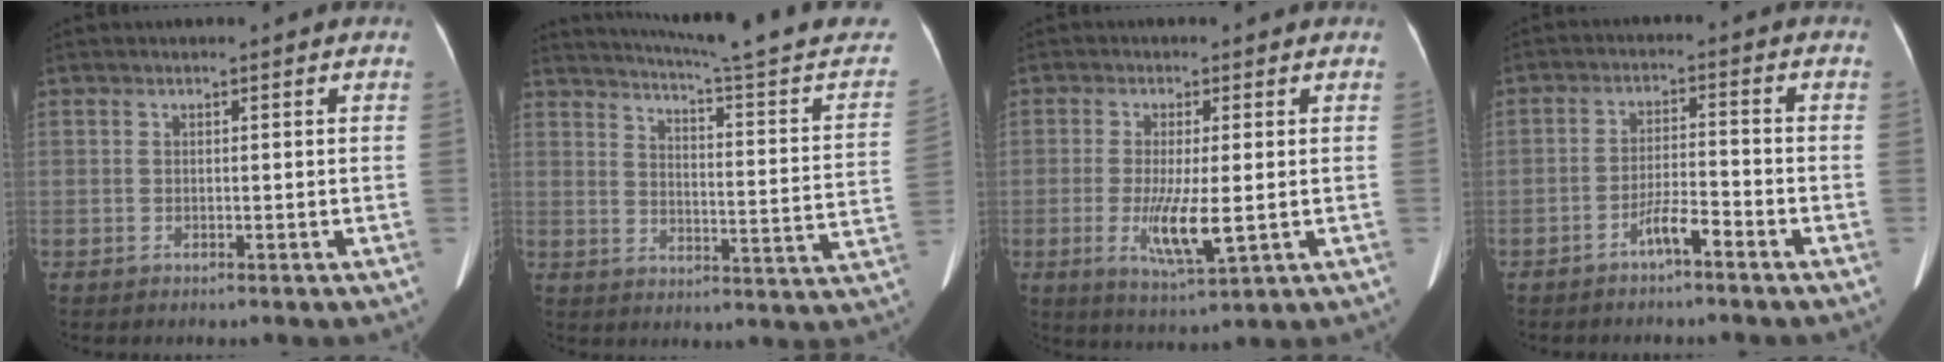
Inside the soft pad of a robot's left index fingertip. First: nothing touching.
{"total": 23.5, "force": [21.6, -0.6, 9.2], "torque": [-0.140, -0.079, 0.261]}
{"total": 6.8, "force": [-1.1, 1.0, 6.7], "torque": [-0.133, -0.020, -0.016]}
{"total": 3.9, "force": [-3.0, 0.3, 2.4], "torque": [-0.052, 0.001, -0.054]}